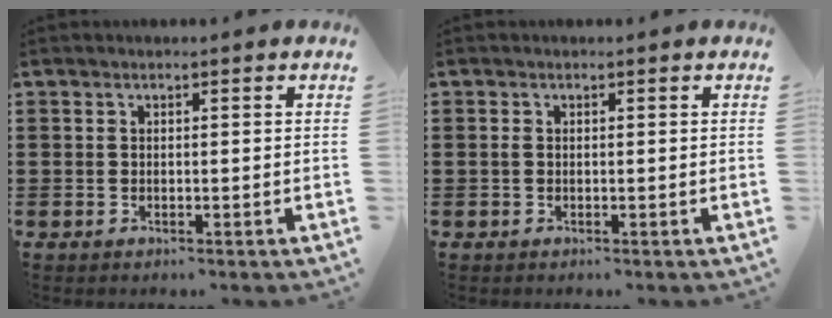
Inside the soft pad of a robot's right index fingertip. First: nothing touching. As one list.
[{"total": 0.6, "force": [-0.1, 0.3, 0.5], "torque": [-0.020, -0.004, -0.004]}]